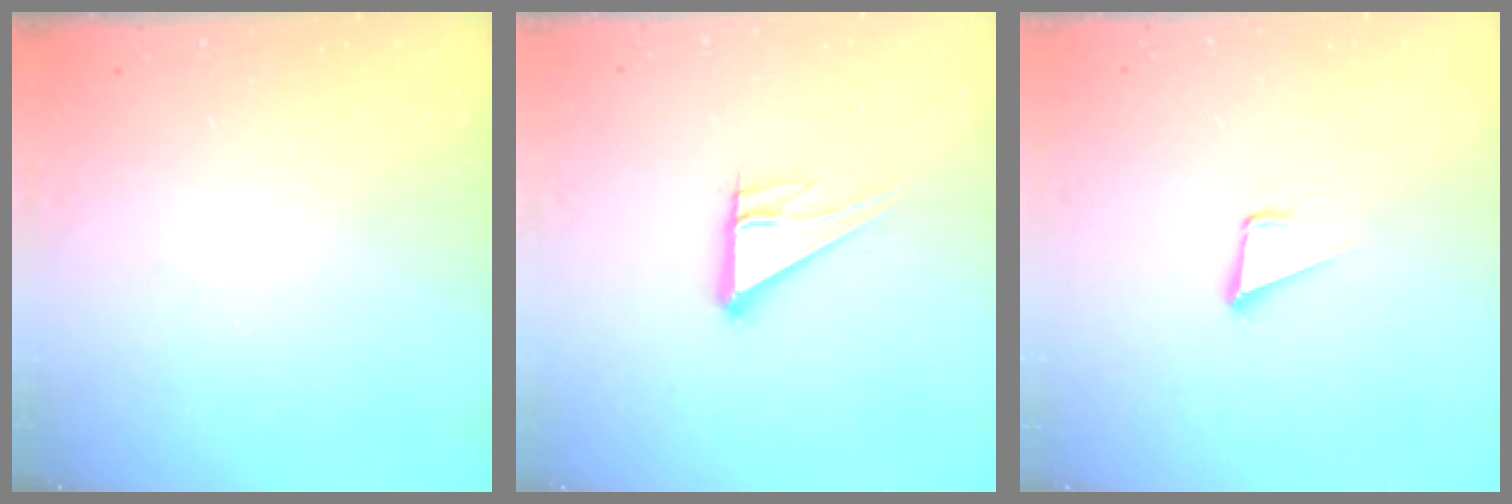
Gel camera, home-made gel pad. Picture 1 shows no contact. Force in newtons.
{"total": 10.2, "press": 10.2, "slide": 1.0}
{"total": 3.4, "press": 2.4, "slide": 2.4}